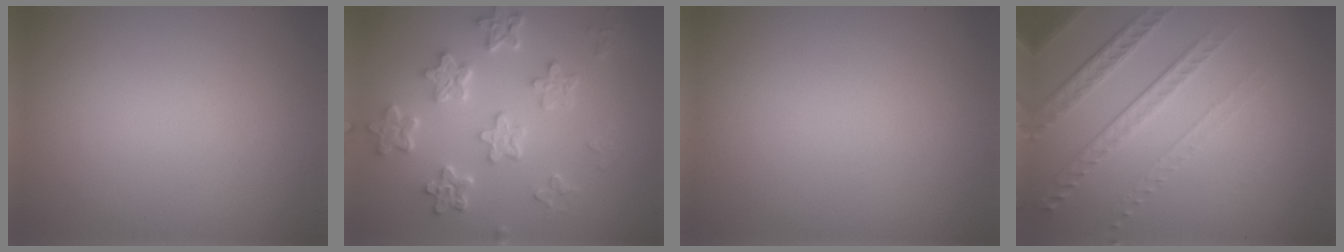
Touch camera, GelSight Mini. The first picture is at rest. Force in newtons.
{"total": 5.6, "press": 4.4, "slide": 3.6}
{"total": 0.0}
{"total": 4.9, "press": 3.2, "slide": 3.7}